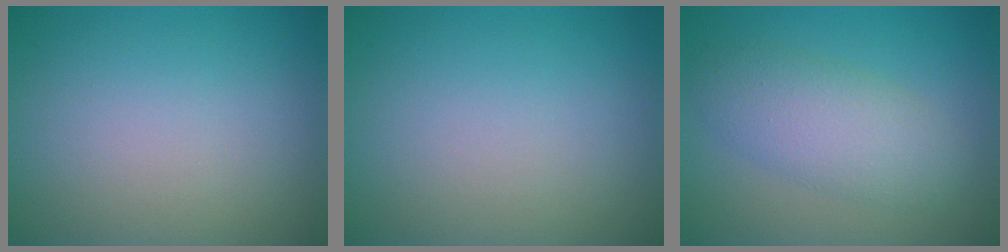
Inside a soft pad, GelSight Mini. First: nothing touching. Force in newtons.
{"total": 0.0}
{"total": 4.6, "press": 4.6, "slide": 0.2}